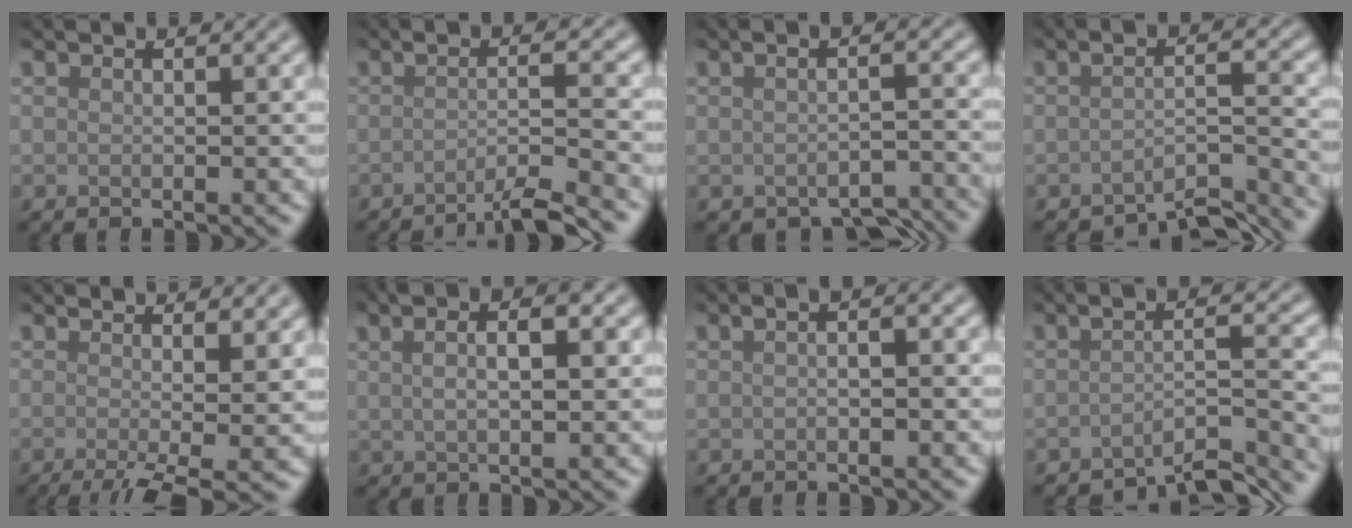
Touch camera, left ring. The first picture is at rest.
{"total": 5.1, "force": [-3.0, 0.6, 4.1], "torque": [-0.049, 0.006, -0.062]}
{"total": 3.7, "force": [-2.5, 1.2, 2.4], "torque": [-0.039, -0.002, -0.029]}
{"total": 5.1, "force": [-4.3, 0.8, 2.7], "torque": [-0.034, 0.007, -0.067]}
{"total": 7.9, "force": [-0.6, 2.6, 7.4], "torque": [-0.073, 0.008, -0.017]}
{"total": 5.3, "force": [2.0, 2.0, 4.5], "torque": [-0.070, 0.010, 0.017]}
{"total": 3.4, "force": [0.9, 1.3, 3.0], "torque": [-0.028, 0.009, -0.004]}
{"total": 5.3, "force": [-4.0, 0.8, 3.3], "torque": [-0.040, 0.010, -0.066]}